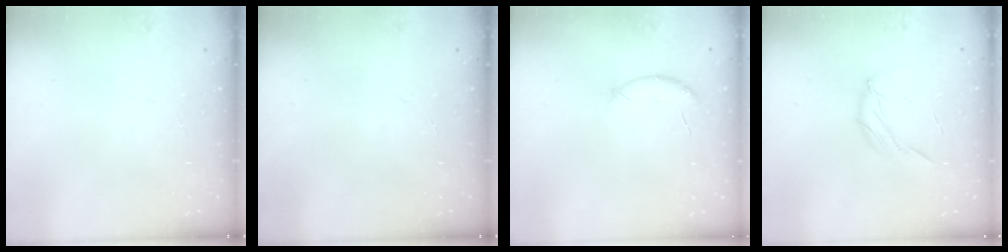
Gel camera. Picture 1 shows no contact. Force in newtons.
{"total": 0.0}
{"total": 6.5, "press": 6.5, "slide": 1.0}
{"total": 6.8, "press": 6.8, "slide": 0.5}